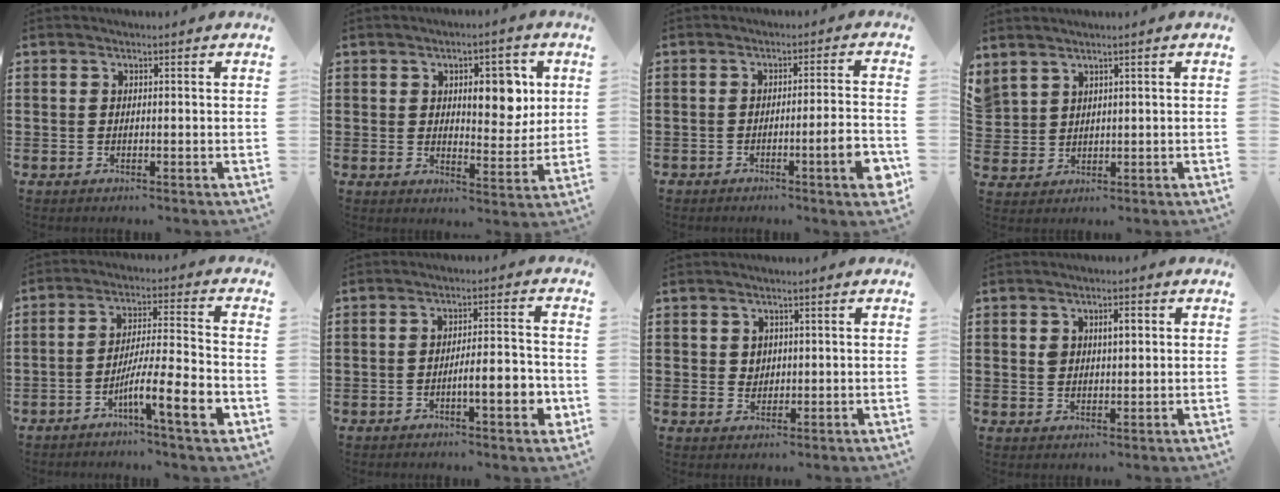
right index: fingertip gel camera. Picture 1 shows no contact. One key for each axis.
{"total": 7.4, "fx": 2.4, "fy": 3.8, "fz": 5.9, "tx": -0.077, "ty": -0.005, "tz": 0.029}
{"total": 5.9, "fx": -2.4, "fy": 0.5, "fz": 5.4, "tx": -0.068, "ty": -0.012, "tz": -0.041}
{"total": 2.1, "fx": 1.9, "fy": 1.0, "fz": -0.1, "tx": -0.006, "ty": 0.007, "tz": 0.038}
{"total": 10.3, "fx": -5.1, "fy": 1.1, "fz": 8.9, "tx": -0.151, "ty": 0.003, "tz": -0.088}
{"total": 6.5, "fx": -2.3, "fy": 1.5, "fz": 5.9, "tx": -0.081, "ty": -0.006, "tz": -0.042}
{"total": 1.8, "fx": 1.0, "fy": 1.6, "fz": 0.2, "tx": -0.010, "ty": 0.008, "tz": 0.018}
{"total": 3.1, "fx": 0.8, "fy": 1.7, "fz": 2.4, "tx": -0.043, "ty": 0.007, "tz": 0.010}